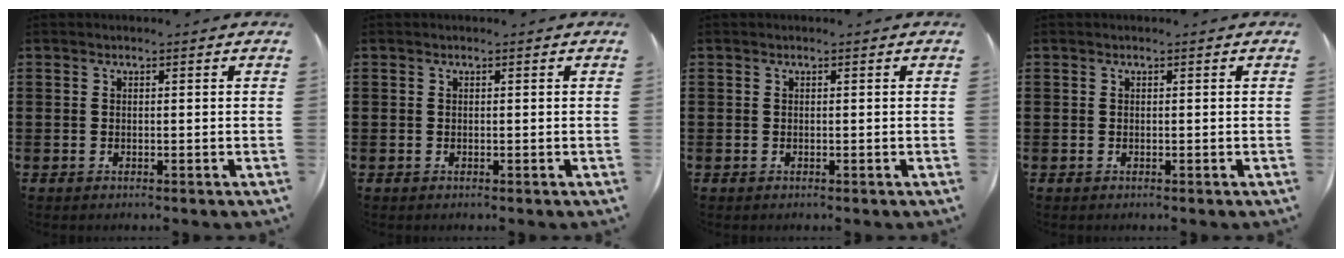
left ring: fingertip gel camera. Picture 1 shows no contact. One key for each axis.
{"total": 0.0}
{"total": 0.0}
{"total": 0.0}